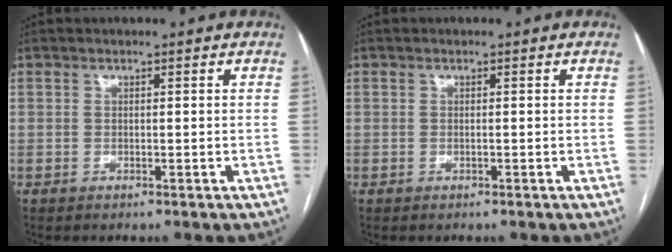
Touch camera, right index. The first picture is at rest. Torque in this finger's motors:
{"motor_torque": [0.14, -0.03, 0.00, 0.00]}